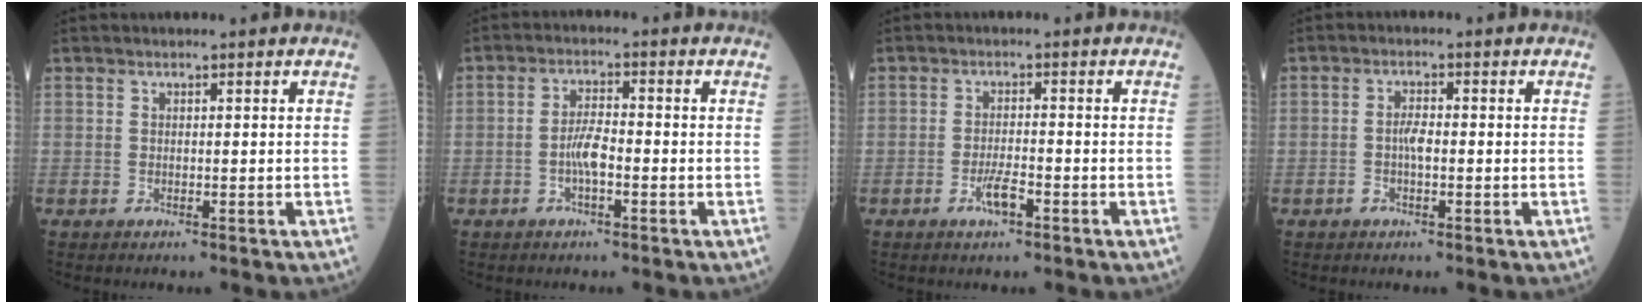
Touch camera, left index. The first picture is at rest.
{"total": 3.8, "force": [-1.3, 0.9, 3.5], "torque": [-0.074, 0.003, -0.026]}
{"total": 2.9, "force": [-1.7, 0.6, 2.3], "torque": [-0.047, -0.001, -0.031]}
{"total": 2.4, "force": [-0.7, 0.7, 2.2], "torque": [-0.044, 0.001, -0.014]}